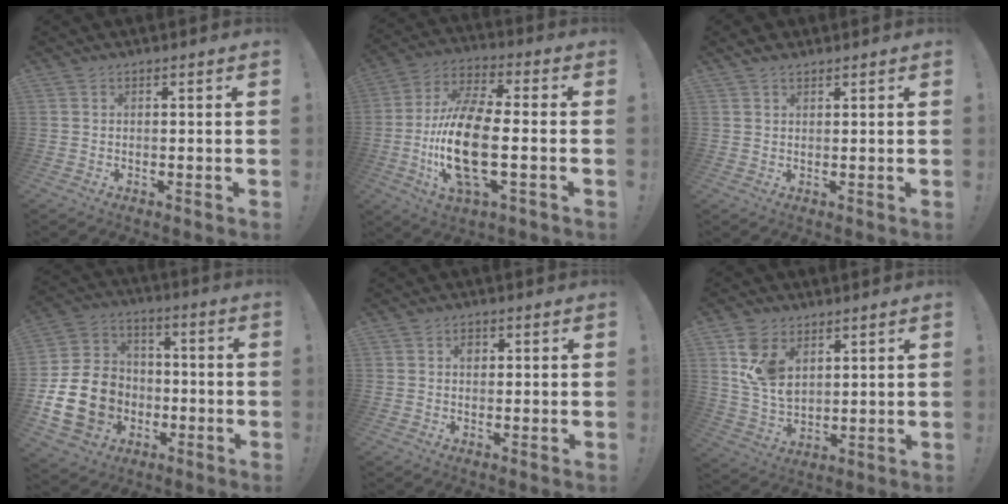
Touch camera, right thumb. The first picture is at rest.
{"total": 19.3, "force": [-3.4, 7.8, 17.3], "torque": [-0.365, -0.003, -0.058]}
{"total": 2.2, "force": [1.8, 0.8, 1.0], "torque": [-0.005, -0.011, 0.031]}
{"total": 19.1, "force": [-5.0, 15.6, 9.8], "torque": [-0.180, 0.034, -0.071]}
{"total": 1.7, "force": [0.4, 1.2, 1.0], "torque": [-0.008, 0.000, 0.004]}
{"total": 10.9, "force": [5.5, 7.1, 6.2], "torque": [-0.123, -0.019, 0.110]}